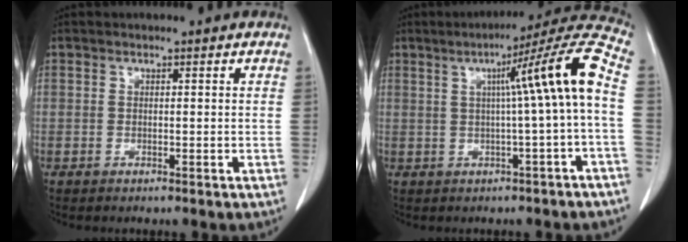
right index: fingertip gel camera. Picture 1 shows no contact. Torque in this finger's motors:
{"motor_torque": [1.03, -0.08, 0.44, 0.15]}